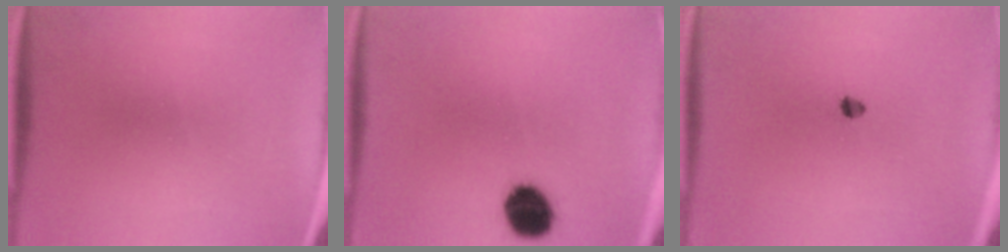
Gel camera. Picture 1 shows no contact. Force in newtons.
{"total": 9.1}
{"total": 1.4}